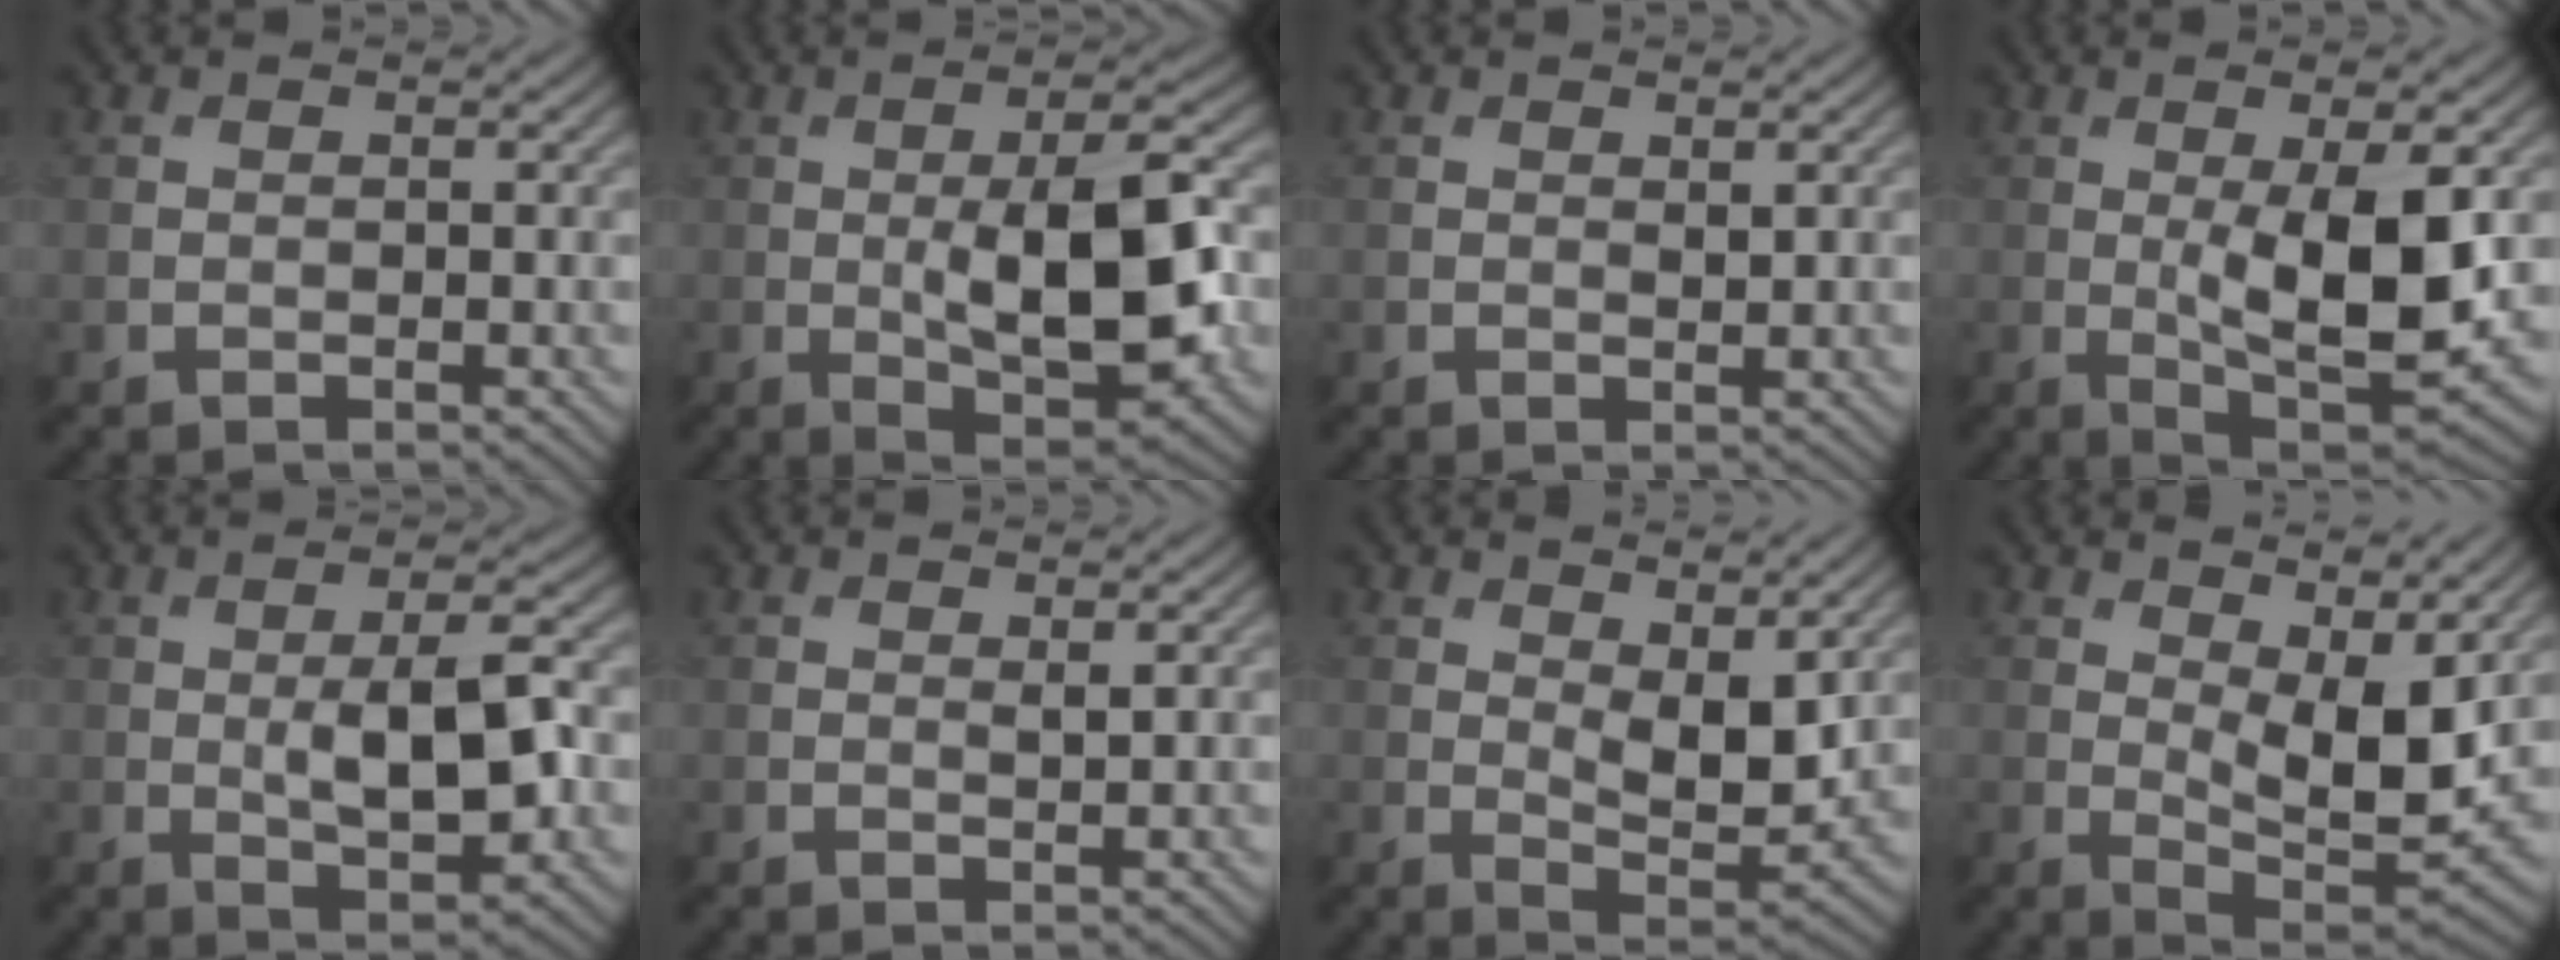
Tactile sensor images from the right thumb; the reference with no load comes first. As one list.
[{"total": 11.4, "force": [-0.9, 4.1, 10.6], "torque": [-0.168, -0.004, -0.011]}, {"total": 0.8, "force": [0.4, 0.3, 0.6], "torque": [-0.010, -0.003, 0.007]}, {"total": 10.2, "force": [0.0, 3.1, 9.7], "torque": [-0.172, -0.009, 0.005]}, {"total": 7.8, "force": [-0.4, 2.7, 7.3], "torque": [-0.118, 0.001, -0.006]}, {"total": 0.7, "force": [0.4, 0.2, 0.6], "torque": [-0.012, -0.004, 0.007]}, {"total": 6.7, "force": [2.3, 3.1, 5.5], "torque": [-0.101, -0.011, 0.039]}, {"total": 9.2, "force": [3.4, 3.9, 7.6], "torque": [-0.133, -0.011, 0.063]}]